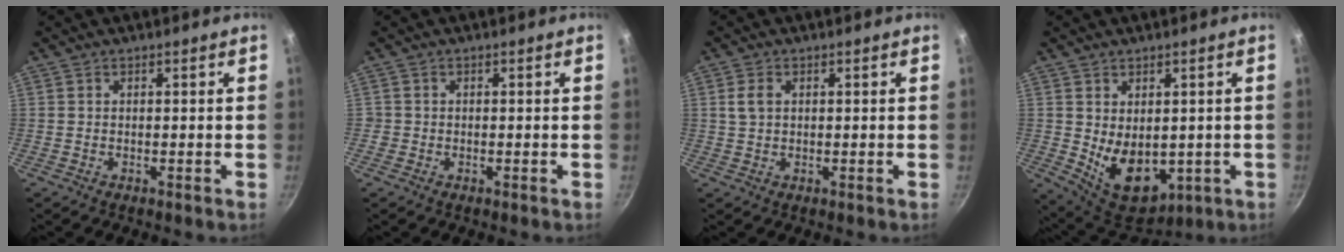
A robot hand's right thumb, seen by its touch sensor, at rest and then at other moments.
{"total": 1.1, "force": [-0.3, 1.0, 0.2], "torque": [-0.001, 0.002, -0.006]}
{"total": 2.9, "force": [0.7, 2.0, 1.9], "torque": [-0.031, 0.003, 0.013]}
{"total": 11.5, "force": [-0.6, 7.8, 8.5], "torque": [-0.102, -0.025, 0.018]}